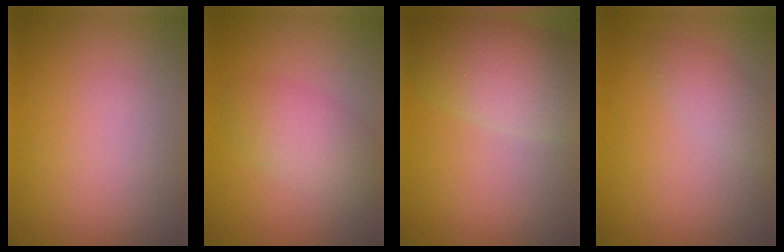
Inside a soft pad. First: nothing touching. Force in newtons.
{"total": 3.4, "press": 3.4, "slide": 0.1}
{"total": 6.8, "press": 6.7, "slide": 0.6}
{"total": 1.9, "press": 1.9, "slide": 0.1}